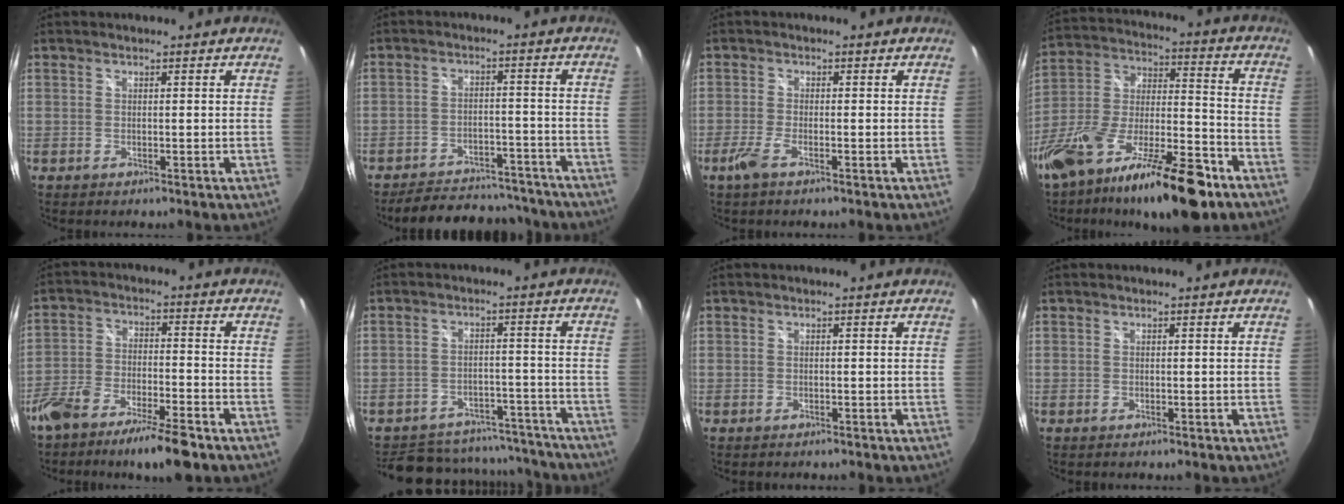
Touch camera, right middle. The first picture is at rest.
{"total": 17.7, "force": [-15.7, 5.9, 5.8], "torque": [-0.121, 0.022, -0.193]}
{"total": 2.9, "force": [-1.8, 0.5, 2.2], "torque": [-0.055, -0.004, -0.036]}
{"total": 24.5, "force": [-14.9, 7.0, 18.1], "torque": [-0.318, -0.033, -0.254]}
{"total": 11.0, "force": [-7.9, 2.6, 7.1], "torque": [-0.142, -0.005, -0.140]}
{"total": 19.4, "force": [-16.2, 8.6, 6.3], "torque": [-0.139, 0.029, -0.189]}
{"total": 0.7, "force": [-0.6, 0.2, 0.1], "torque": [-0.005, -0.003, -0.010]}
{"total": 0.0}